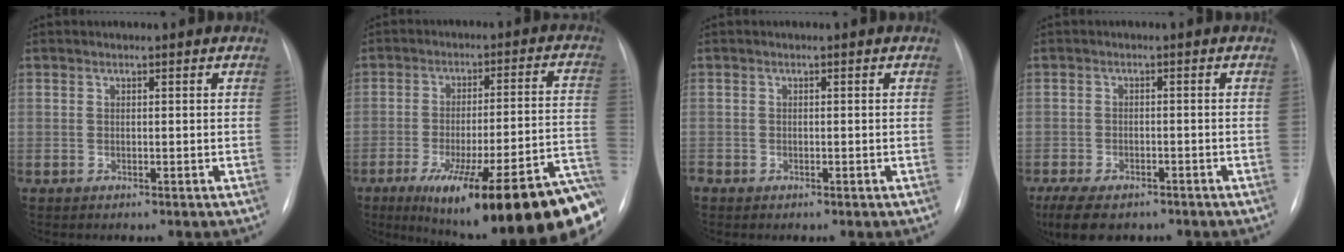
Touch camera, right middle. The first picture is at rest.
{"total": 27.3, "force": [-17.2, 3.3, 20.9], "torque": [-0.207, -0.003, -0.246]}
{"total": 1.0, "force": [-0.5, 0.8, 0.4], "torque": [-0.003, 0.003, -0.008]}
{"total": 9.2, "force": [-6.7, 4.1, 4.8], "torque": [-0.091, -0.011, -0.096]}